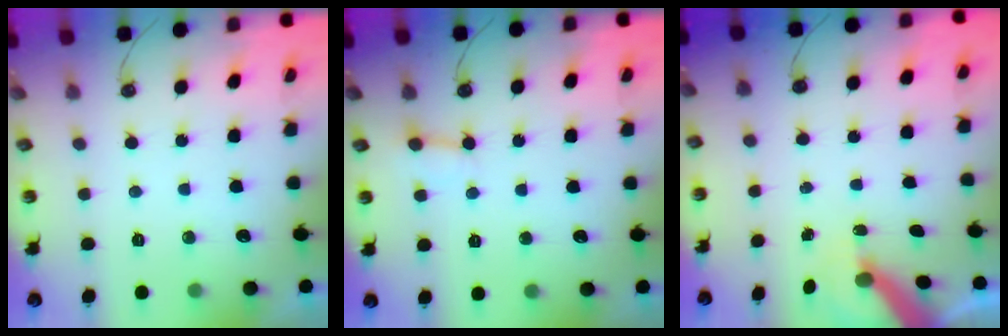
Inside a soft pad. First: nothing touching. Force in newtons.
{"total": 2.8, "press": 2.8, "slide": 0.3}
{"total": 6.1, "press": 6.1, "slide": 0.7}